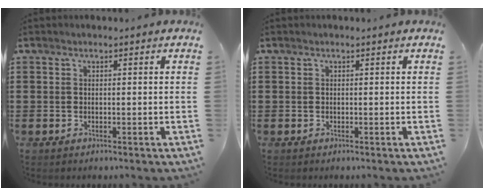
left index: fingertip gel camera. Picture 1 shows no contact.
{"total": 0.0}